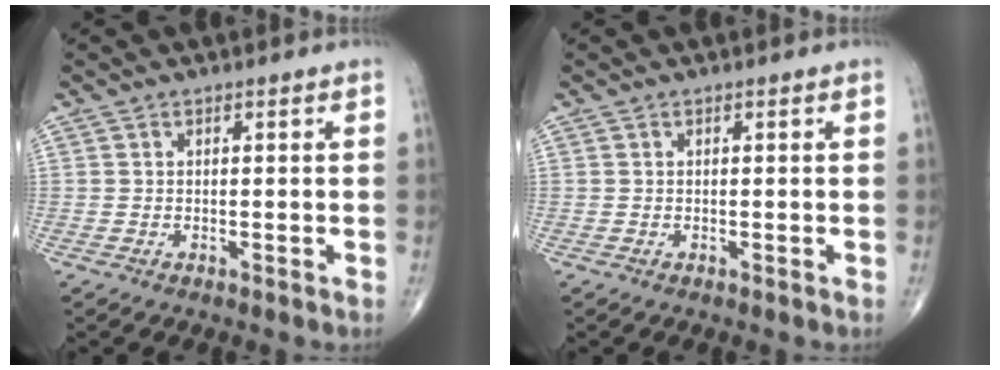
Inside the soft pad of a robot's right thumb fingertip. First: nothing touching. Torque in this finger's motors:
{"motor_torque": [-0.15, 0.15, -0.12, -0.07, 0.01]}